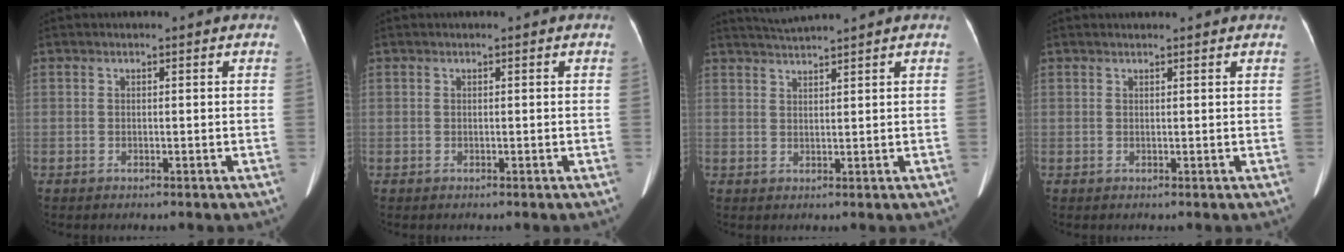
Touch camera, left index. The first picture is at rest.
{"total": 0.0}
{"total": 0.7, "force": [0.5, -0.1, 0.4], "torque": [-0.008, 0.011, 0.012]}
{"total": 3.1, "force": [2.9, 0.1, 0.9], "torque": [-0.011, 0.020, 0.035]}